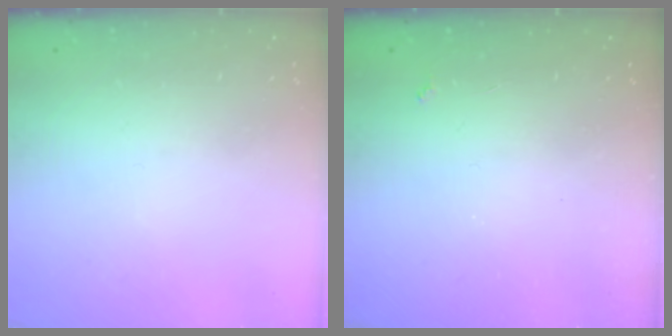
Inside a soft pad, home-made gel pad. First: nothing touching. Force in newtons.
{"total": 2.2, "press": 2.2, "slide": 0.4}